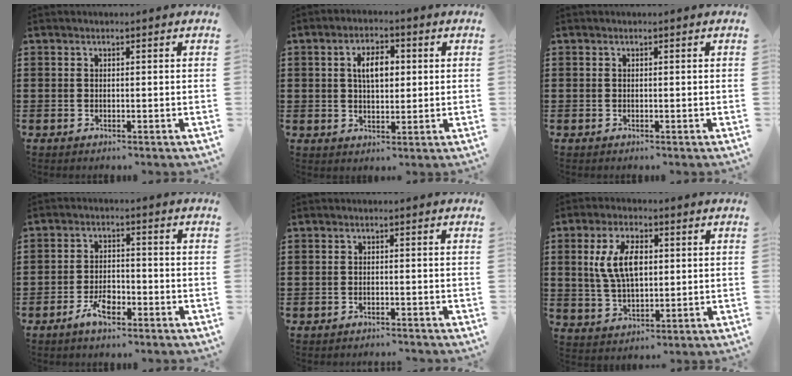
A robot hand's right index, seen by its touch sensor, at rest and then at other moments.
{"total": 4.4, "force": [0.8, 2.3, 3.7], "torque": [-0.070, 0.007, 0.009]}
{"total": 0.0}
{"total": 4.0, "force": [-2.5, 1.7, 2.7], "torque": [-0.050, 0.008, -0.049]}
{"total": 0.8, "force": [-0.8, 0.0, 0.1], "torque": [-0.003, 0.000, -0.016]}
{"total": 8.4, "force": [1.6, 4.3, 7.0], "torque": [-0.151, 0.006, 0.021]}